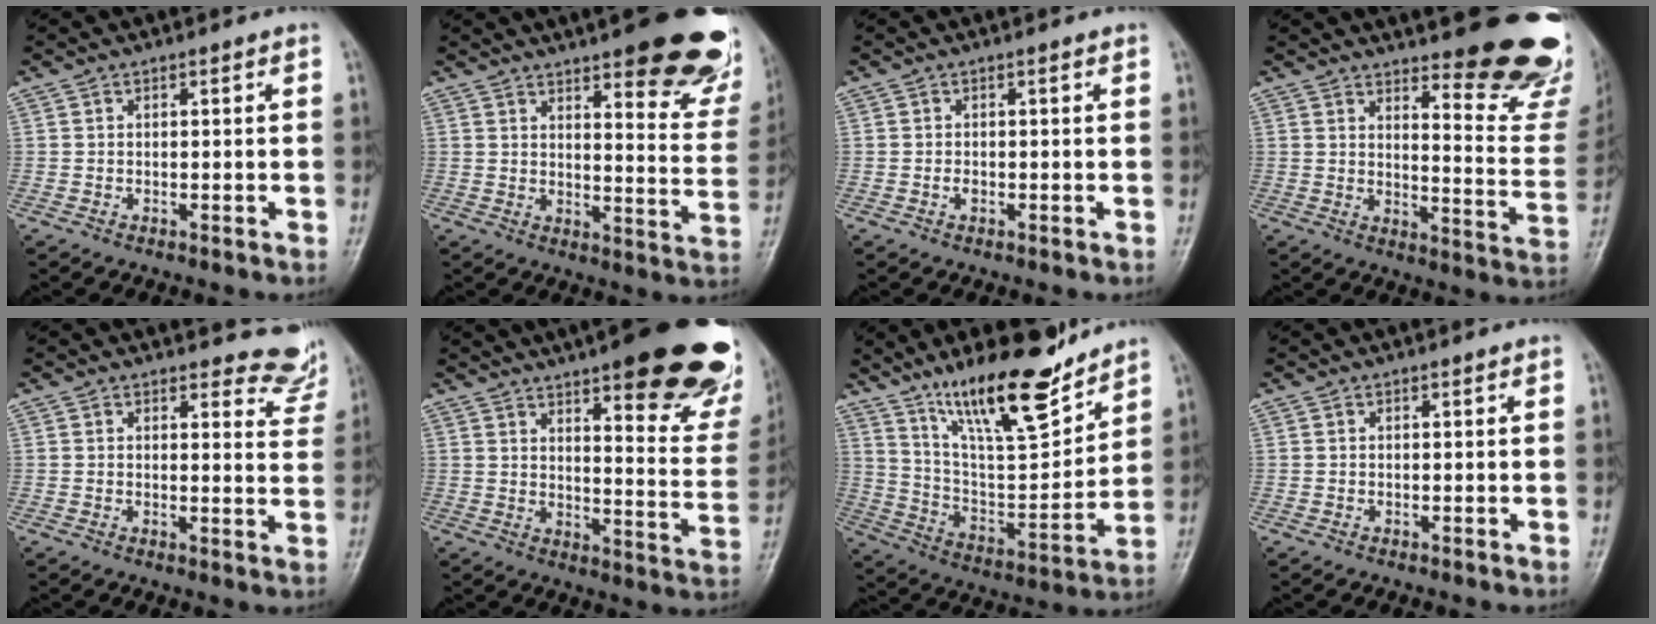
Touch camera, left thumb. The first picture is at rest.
{"total": 24.2, "force": [16.4, 6.9, 16.4], "torque": [-0.172, -0.077, 0.195]}
{"total": 0.9, "force": [-0.1, 0.5, 0.7], "torque": [-0.008, 0.001, -0.003]}
{"total": 20.8, "force": [15.6, 5.4, 12.6], "torque": [-0.118, -0.129, 0.188]}
{"total": 7.0, "force": [6.6, 2.1, 0.1], "torque": [0.034, -0.054, 0.053]}
{"total": 28.9, "force": [18.7, 7.9, 20.6], "torque": [-0.209, -0.074, 0.237]}
{"total": 19.5, "force": [14.2, 5.1, 12.3], "torque": [-0.165, -0.086, 0.250]}
{"total": 0.0}